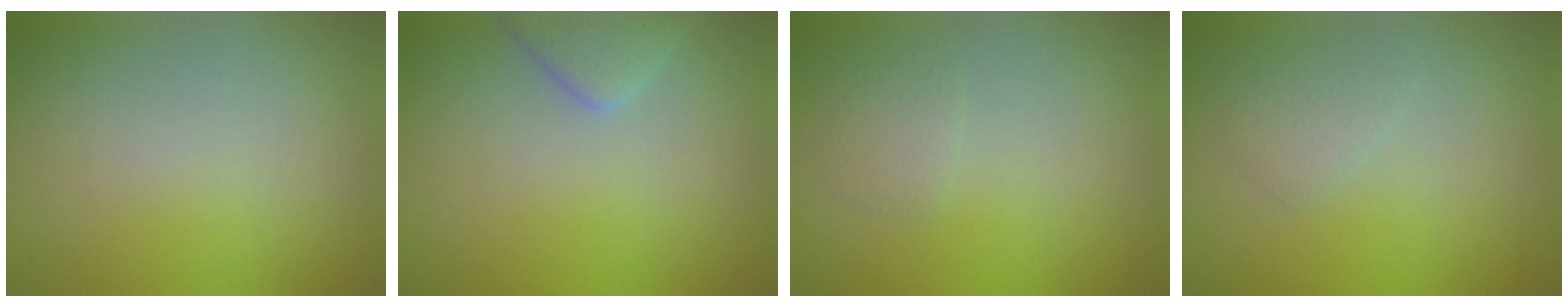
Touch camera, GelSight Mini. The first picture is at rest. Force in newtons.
{"total": 2.5, "press": 2.5, "slide": 0.2}
{"total": 1.2, "press": 1.2, "slide": 0.1}
{"total": 1.3, "press": 1.3, "slide": 0.0}